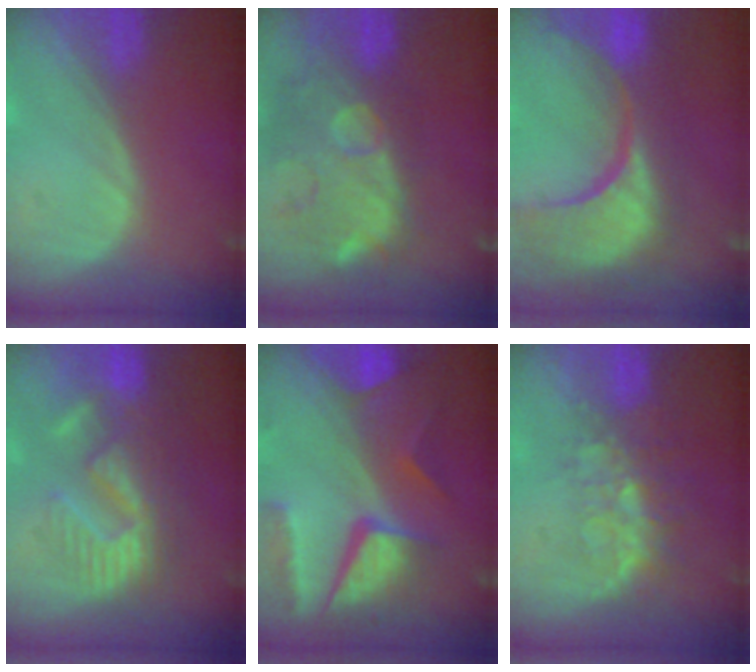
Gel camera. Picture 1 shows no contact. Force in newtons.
{"total": 12.5, "press": 11.2, "slide": 5.4}
{"total": 14.0, "press": 12.0, "slide": 7.3}
{"total": 9.6, "press": 9.4, "slide": 2.2}
{"total": 10.9, "press": 9.0, "slide": 6.1}
{"total": 8.2, "press": 6.8, "slide": 4.6}